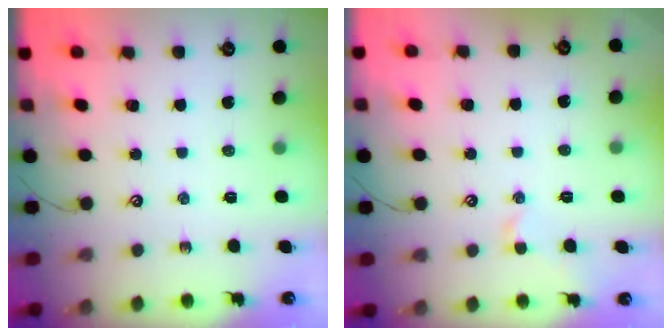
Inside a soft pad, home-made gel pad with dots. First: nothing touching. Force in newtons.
{"total": 0.5, "press": 0.3, "slide": 0.4}